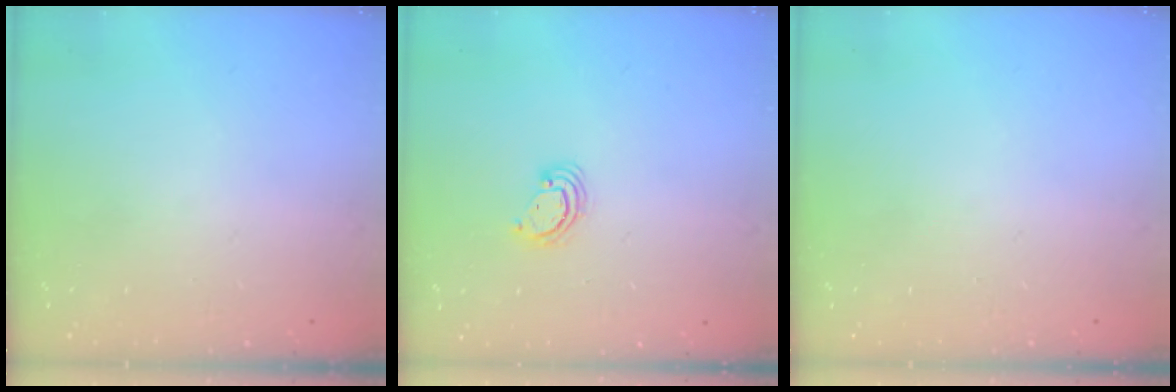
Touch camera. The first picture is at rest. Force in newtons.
{"total": 3.4, "press": 3.4, "slide": 0.4}
{"total": 0.0}